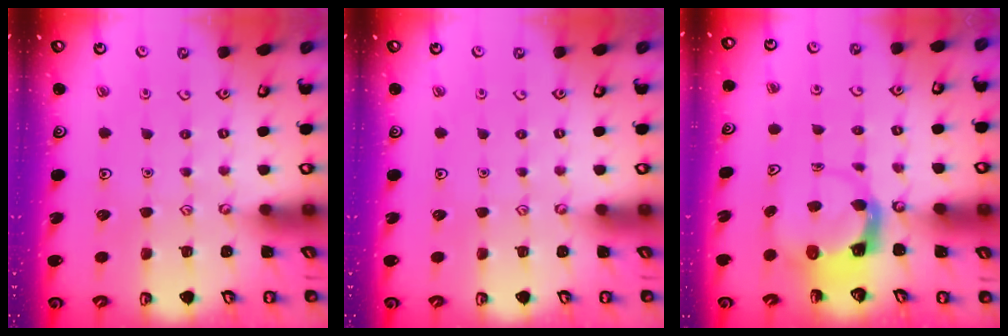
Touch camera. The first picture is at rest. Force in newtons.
{"total": 0.0}
{"total": 3.7, "press": 3.6, "slide": 0.6}